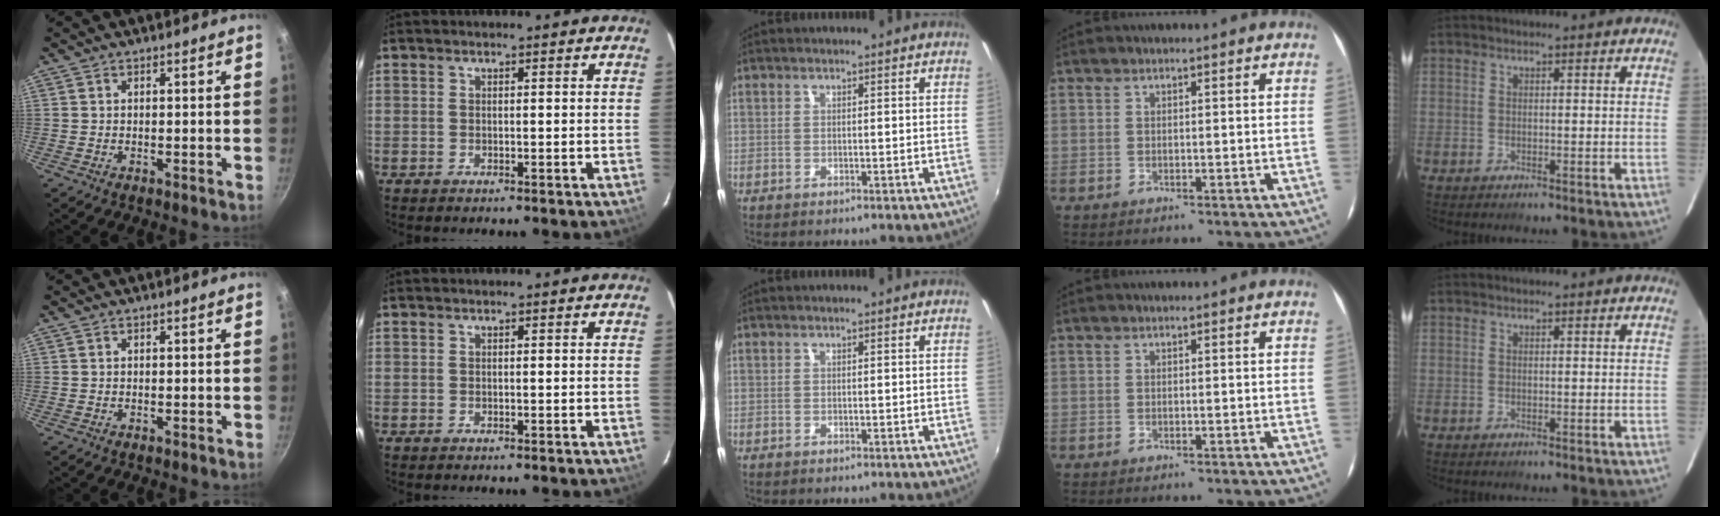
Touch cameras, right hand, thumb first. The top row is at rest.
{}